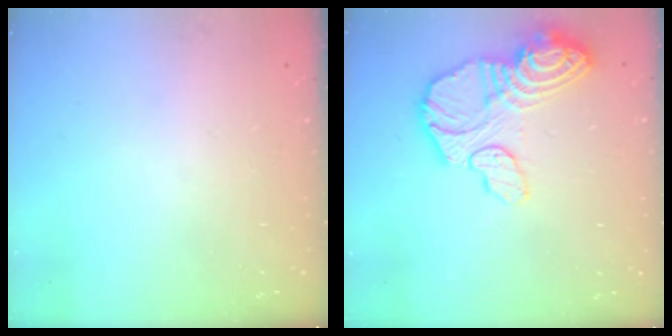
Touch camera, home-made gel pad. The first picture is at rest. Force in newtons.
{"total": 17.9, "press": 17.9, "slide": 1.8}